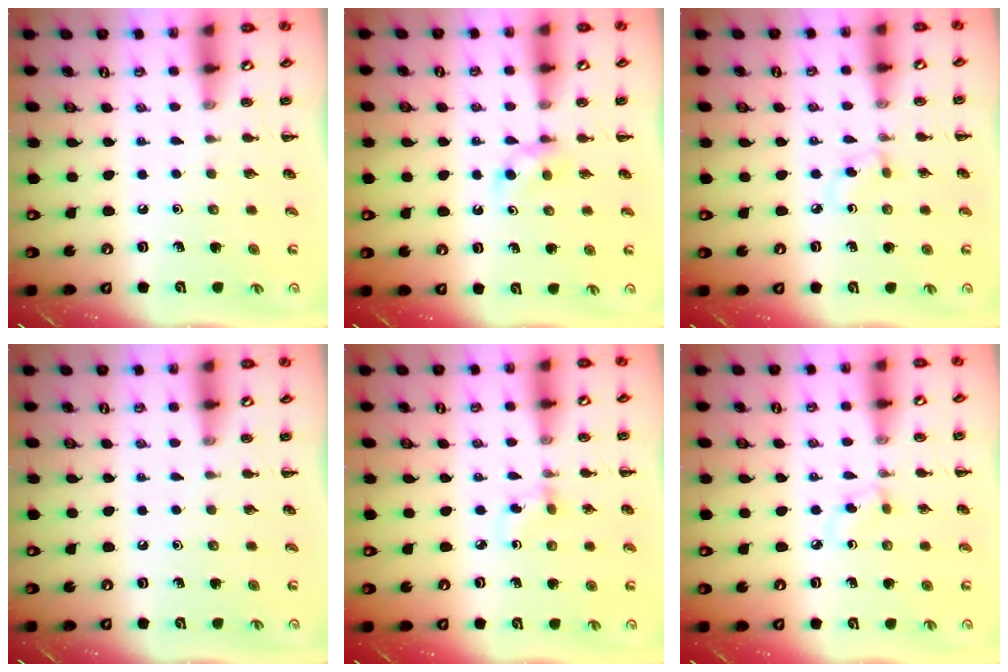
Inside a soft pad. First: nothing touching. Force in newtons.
{"total": 2.6, "press": 2.4, "slide": 1.0}
{"total": 2.9, "press": 2.6, "slide": 1.2}
{"total": 0.0}
{"total": 2.8, "press": 2.5, "slide": 1.2}
{"total": 2.9, "press": 2.6, "slide": 1.2}